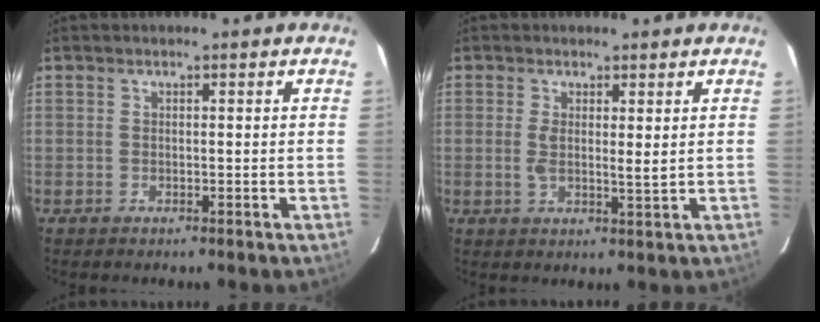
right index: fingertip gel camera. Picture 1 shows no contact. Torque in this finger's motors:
{"motor_torque": [0.06, 0.13, 0.00, 0.02]}